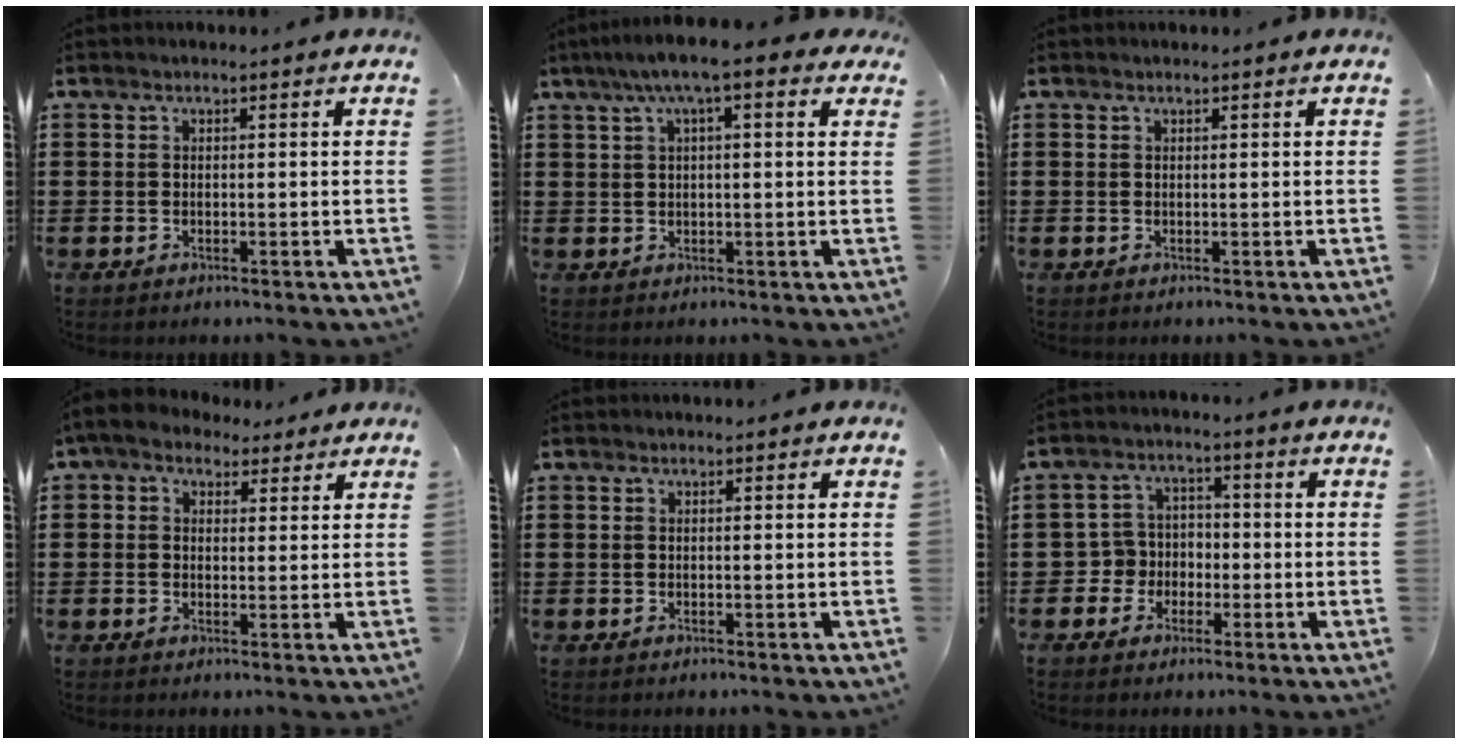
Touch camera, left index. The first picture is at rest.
{"total": 6.5, "force": [3.5, 1.1, 5.4], "torque": [-0.110, 0.006, 0.058]}
{"total": 0.0}
{"total": 3.0, "force": [1.7, 2.2, 1.2], "torque": [-0.033, 0.007, 0.030]}
{"total": 0.0}
{"total": 4.5, "force": [-1.9, 4.0, 0.8], "torque": [-0.038, 0.009, -0.043]}